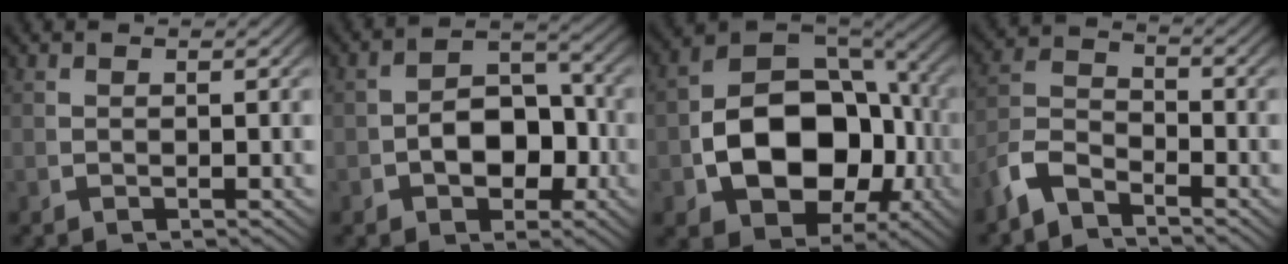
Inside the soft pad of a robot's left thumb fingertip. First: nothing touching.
{"total": 7.0, "force": [-1.3, 4.8, 4.9], "torque": [-0.085, -0.021, -0.010]}
{"total": 15.2, "force": [-2.2, 10.5, 10.7], "torque": [-0.225, -0.057, -0.004]}
{"total": 5.0, "force": [-2.5, 3.3, 2.8], "torque": [-0.055, -0.016, -0.048]}